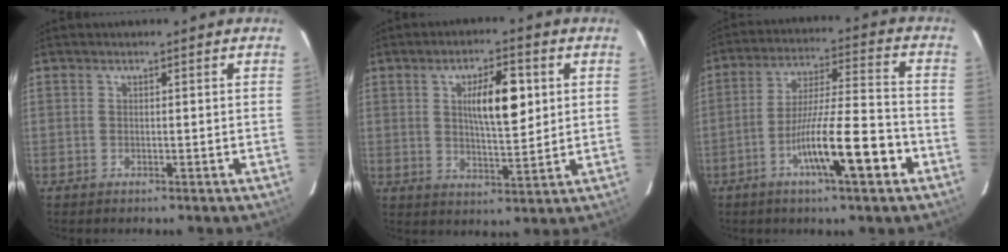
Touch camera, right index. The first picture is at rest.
{"total": 8.9, "force": [2.2, 2.5, 8.2], "torque": [-0.135, 0.007, 0.041]}
{"total": 12.9, "force": [-5.7, 1.1, 11.5], "torque": [-0.198, 0.002, -0.097]}